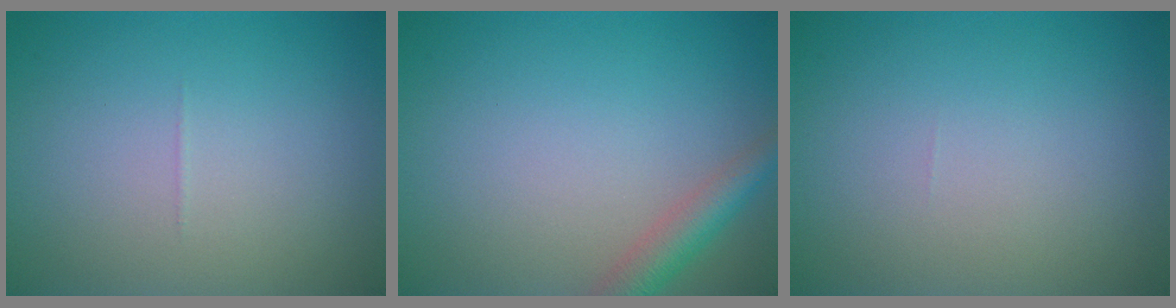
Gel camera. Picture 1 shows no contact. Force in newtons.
{"total": 2.9, "press": 2.9, "slide": 0.1}
{"total": 0.0}